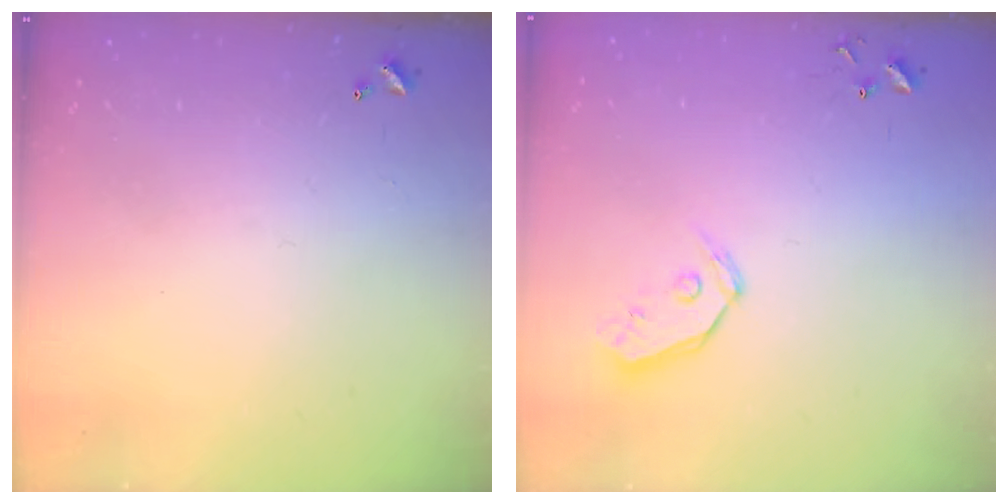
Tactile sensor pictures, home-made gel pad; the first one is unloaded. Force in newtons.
{"total": 6.9, "press": 6.9, "slide": 0.7}